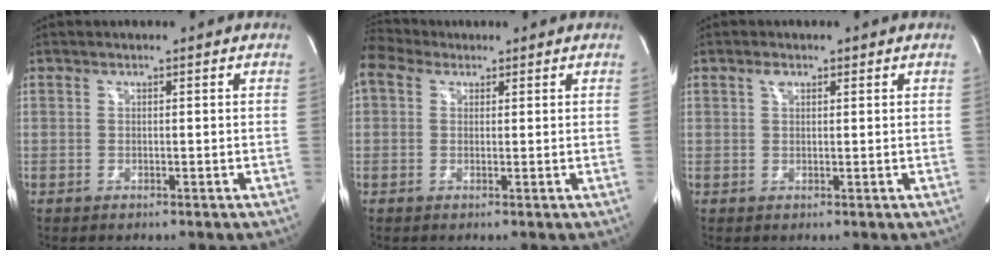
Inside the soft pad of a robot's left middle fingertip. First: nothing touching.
{"total": 2.1, "force": [1.7, 1.1, -0.6], "torque": [0.007, 0.024, 0.038]}
{"total": 1.4, "force": [0.8, 0.8, 0.9], "torque": [-0.020, 0.008, 0.013]}